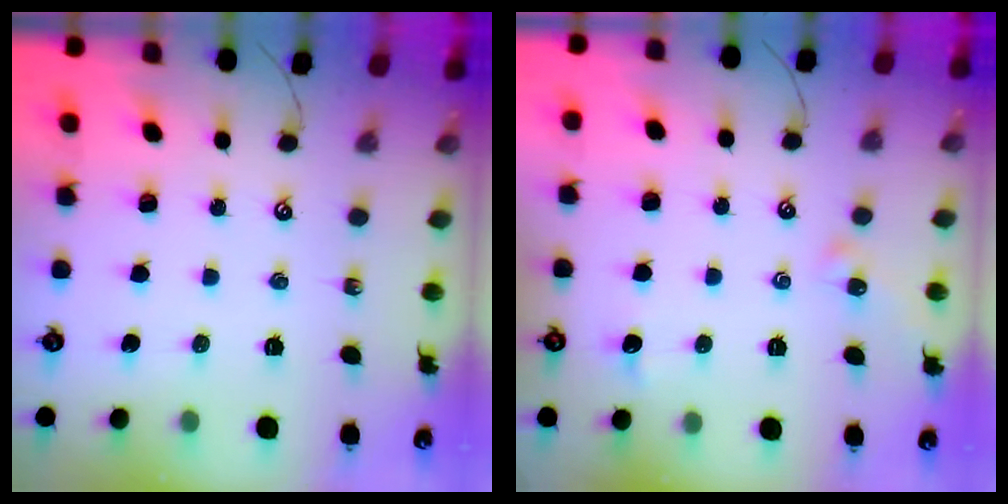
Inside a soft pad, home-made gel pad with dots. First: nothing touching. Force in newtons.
{"total": 2.3, "press": 2.2, "slide": 0.6}